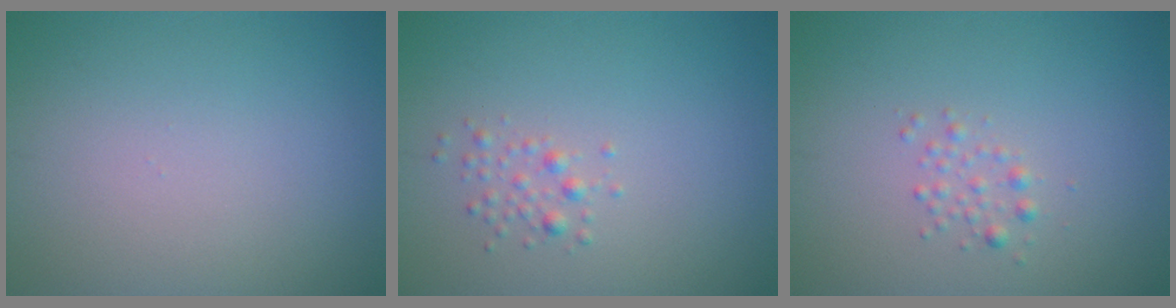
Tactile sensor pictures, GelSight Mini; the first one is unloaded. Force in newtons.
{"total": 1.2, "press": 1.2, "slide": 0.0}
{"total": 1.1, "press": 1.1, "slide": 0.0}